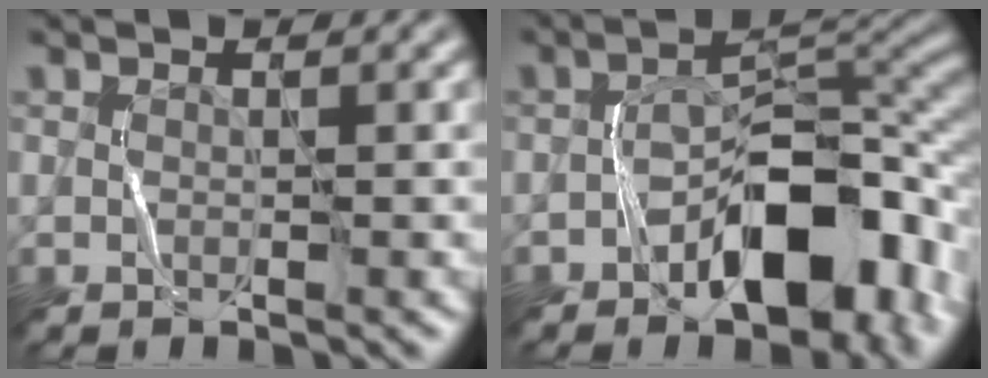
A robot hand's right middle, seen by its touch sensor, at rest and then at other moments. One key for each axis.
{"total": 9.6, "fx": -4.3, "fy": 4.9, "fz": 7.0, "tx": -0.086, "ty": 0.031, "tz": -0.076}